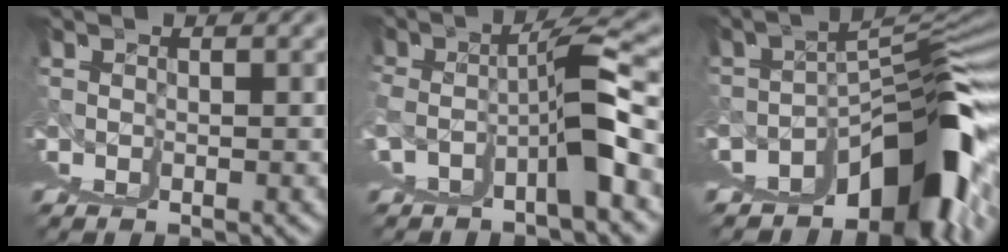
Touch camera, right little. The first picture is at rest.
{"total": 4.8, "force": [0.5, 1.2, 4.6], "torque": [-0.092, 0.007, 0.017]}
{"total": 12.1, "force": [-1.2, 2.1, 11.8], "torque": [-0.132, 0.026, -0.004]}